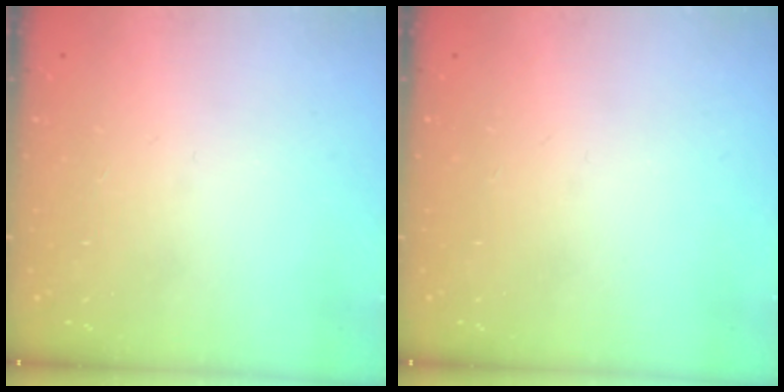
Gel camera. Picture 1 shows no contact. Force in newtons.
{"total": 0.0}